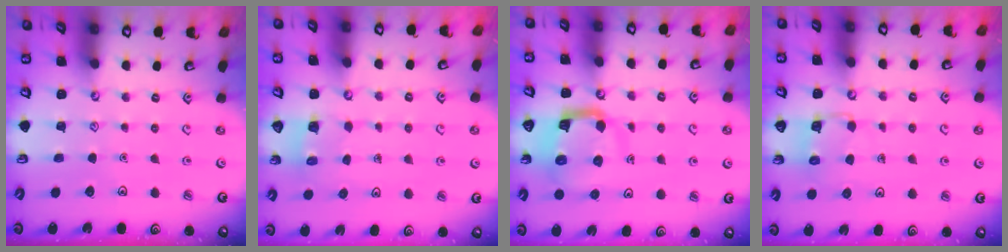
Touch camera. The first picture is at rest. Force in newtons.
{"total": 3.3, "press": 3.3, "slide": 0.1}
{"total": 9.0, "press": 9.0, "slide": 1.1}
{"total": 5.5, "press": 5.5, "slide": 0.6}